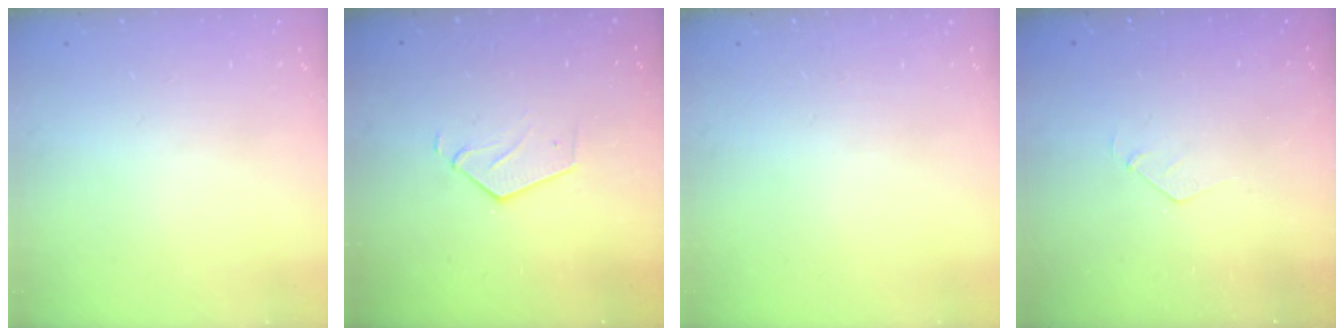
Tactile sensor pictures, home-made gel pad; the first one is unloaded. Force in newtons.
{"total": 3.2, "press": 3.2, "slide": 0.2}
{"total": 0.0}
{"total": 2.8, "press": 2.8, "slide": 0.1}